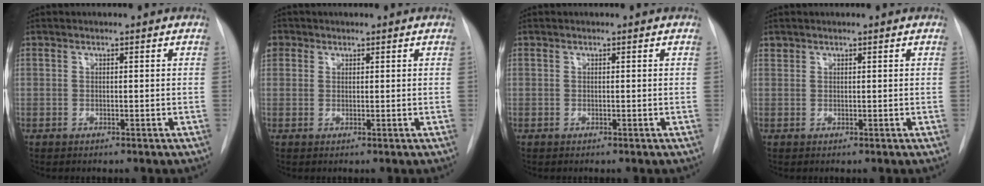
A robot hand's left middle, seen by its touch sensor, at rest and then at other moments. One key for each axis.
{"total": 3.1, "fx": 1.3, "fy": 2.7, "fz": 0.7, "tx": -0.016, "ty": 0.013, "tz": 0.026}
{"total": 0.0}
{"total": 0.6, "fx": 0.5, "fy": 0.3, "fz": -0.1, "tx": 0.001, "ty": 0.004, "tz": 0.007}